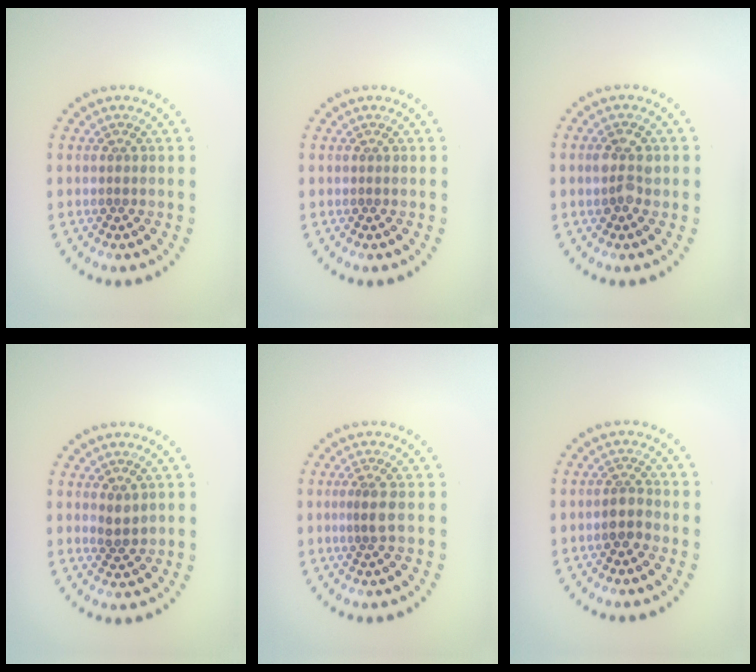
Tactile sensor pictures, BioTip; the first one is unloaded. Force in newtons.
{"total": 0.0}
{"total": 2.1, "press": 2.1, "slide": 0.1}
{"total": 1.4, "press": 1.3, "slide": 0.4}
{"total": 1.5, "press": 1.1, "slide": 1.0}
{"total": 1.9, "press": 1.7, "slide": 0.8}